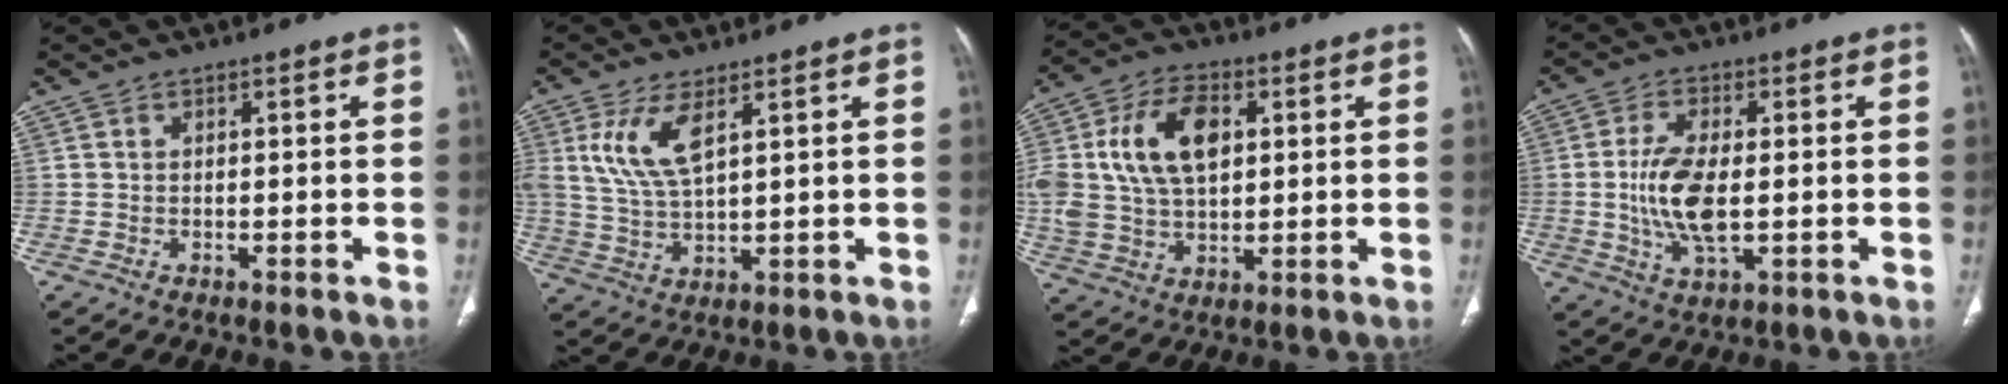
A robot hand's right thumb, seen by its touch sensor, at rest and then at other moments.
{"total": 8.6, "force": [3.7, 3.3, 7.1], "torque": [-0.155, -0.010, 0.086]}
{"total": 16.1, "force": [3.6, 10.1, 12.0], "torque": [-0.222, 0.006, 0.069]}
{"total": 10.1, "force": [-0.5, 4.5, 9.0], "torque": [-0.185, -0.006, -0.006]}